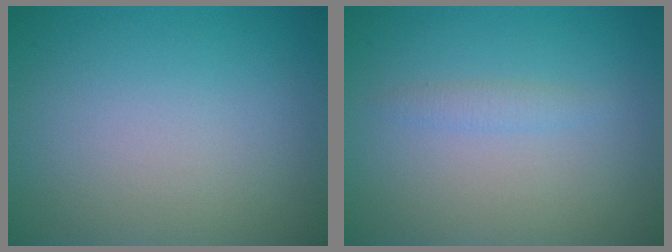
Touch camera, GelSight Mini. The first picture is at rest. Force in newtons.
{"total": 1.0, "press": 1.0, "slide": 0.0}